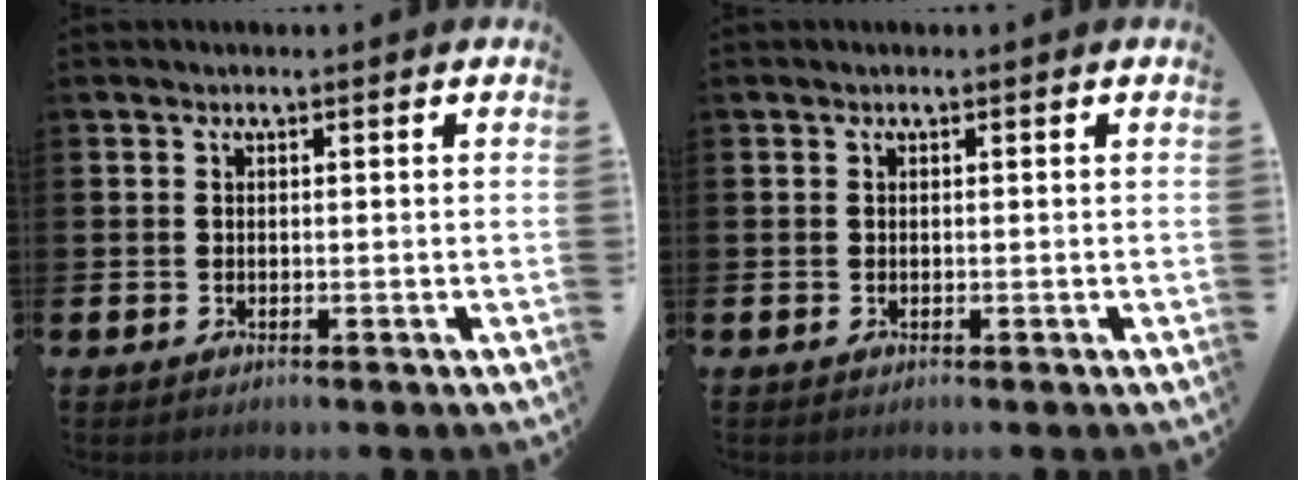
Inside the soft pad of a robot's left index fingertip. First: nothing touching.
{"total": 0.0}